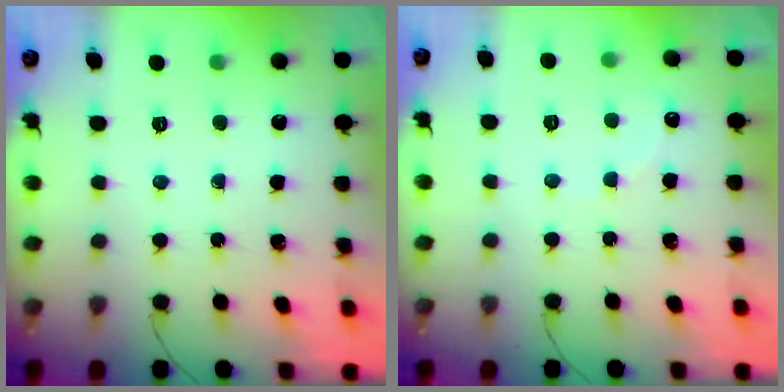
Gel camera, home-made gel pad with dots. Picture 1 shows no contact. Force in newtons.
{"total": 3.4, "press": 3.3, "slide": 1.0}